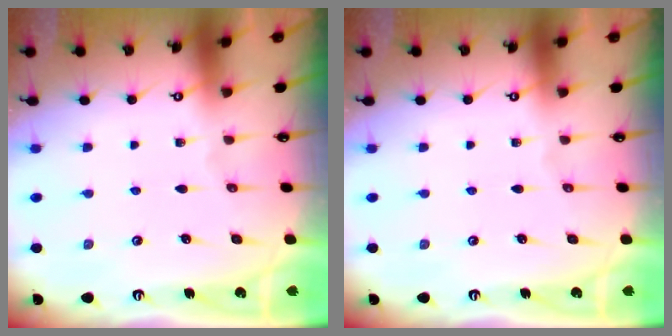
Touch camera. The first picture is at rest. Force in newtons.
{"total": 0.0}